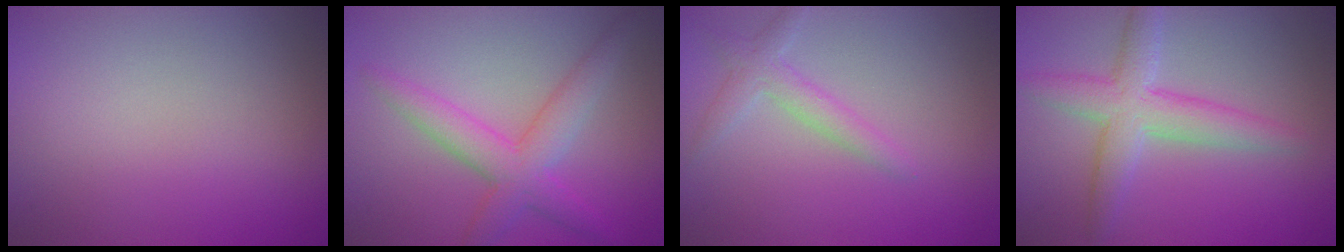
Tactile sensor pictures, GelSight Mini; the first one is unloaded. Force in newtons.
{"total": 4.4, "press": 4.4, "slide": 0.0}
{"total": 2.2, "press": 2.2, "slide": 0.1}
{"total": 4.5, "press": 4.5, "slide": 0.2}